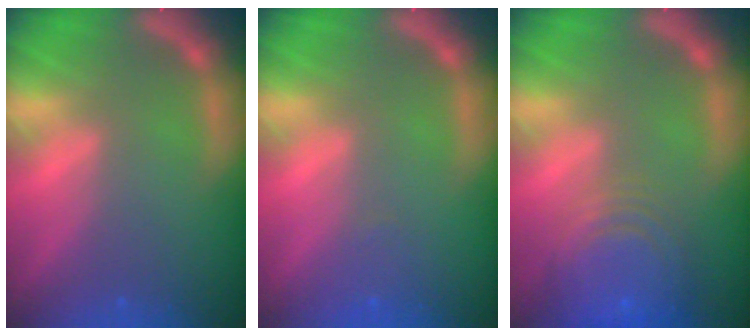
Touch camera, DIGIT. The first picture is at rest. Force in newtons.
{"total": 1.0}
{"total": 9.5}